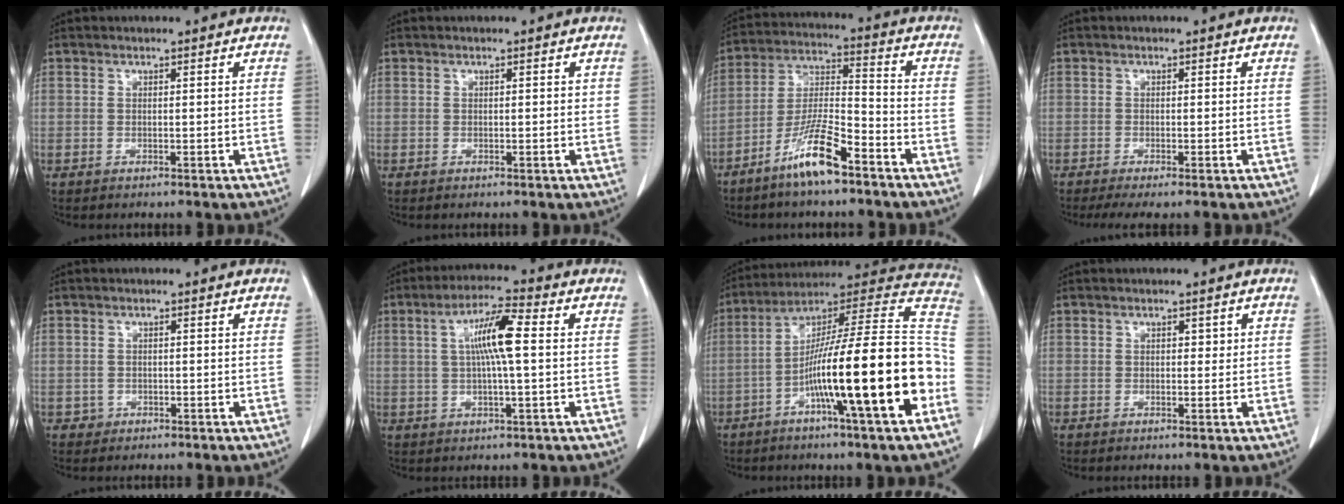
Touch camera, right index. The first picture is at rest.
{"total": 0.7, "force": [0.2, 0.3, 0.6], "torque": [-0.011, 0.002, 0.003]}
{"total": 11.2, "force": [-7.4, 1.4, 8.3], "torque": [-0.169, -0.014, -0.143]}
{"total": 3.6, "force": [-2.7, 0.1, 2.3], "torque": [-0.037, -0.010, -0.043]}
{"total": 1.2, "force": [-0.5, 1.1, -0.1], "torque": [0.000, 0.006, -0.007]}
{"total": 8.1, "force": [1.2, 0.6, 8.0], "torque": [-0.150, 0.010, 0.016]}
{"total": 23.9, "force": [-7.6, 0.1, 22.7], "torque": [-0.308, 0.001, -0.132]}
{"total": 1.1, "force": [0.3, 0.7, 0.9], "torque": [-0.008, 0.001, 0.004]}